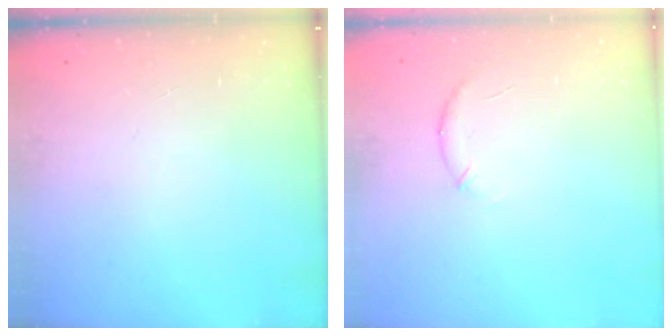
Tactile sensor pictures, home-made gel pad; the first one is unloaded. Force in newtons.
{"total": 5.7, "press": 5.6, "slide": 1.3}